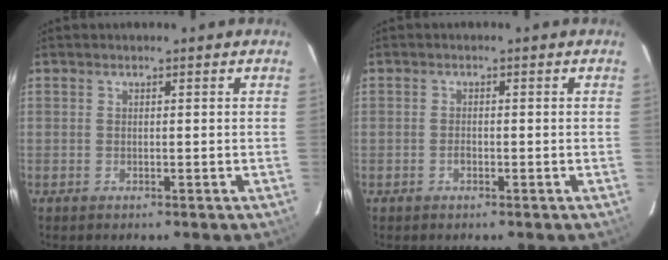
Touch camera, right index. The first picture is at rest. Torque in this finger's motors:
{"motor_torque": [0.16, -0.02, 0.08, 0.01]}